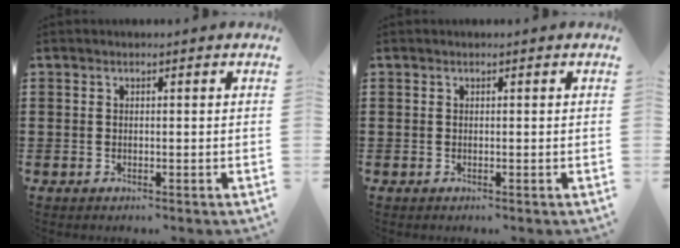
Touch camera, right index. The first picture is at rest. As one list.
[{"total": 0.0}]